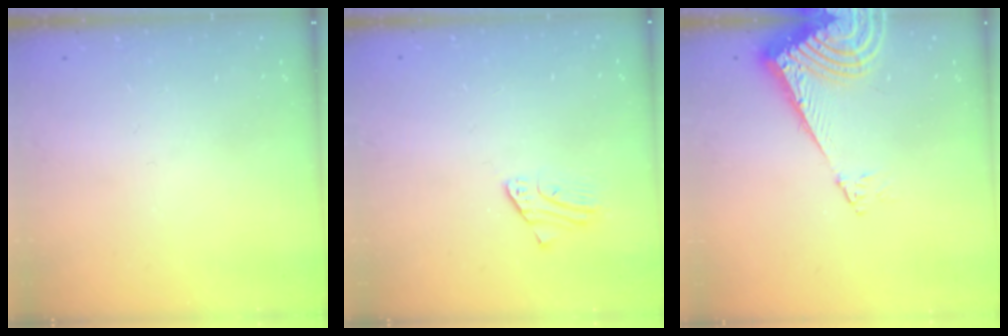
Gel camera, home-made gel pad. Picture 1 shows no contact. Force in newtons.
{"total": 2.3, "press": 2.3, "slide": 0.2}
{"total": 9.4, "press": 9.3, "slide": 1.2}